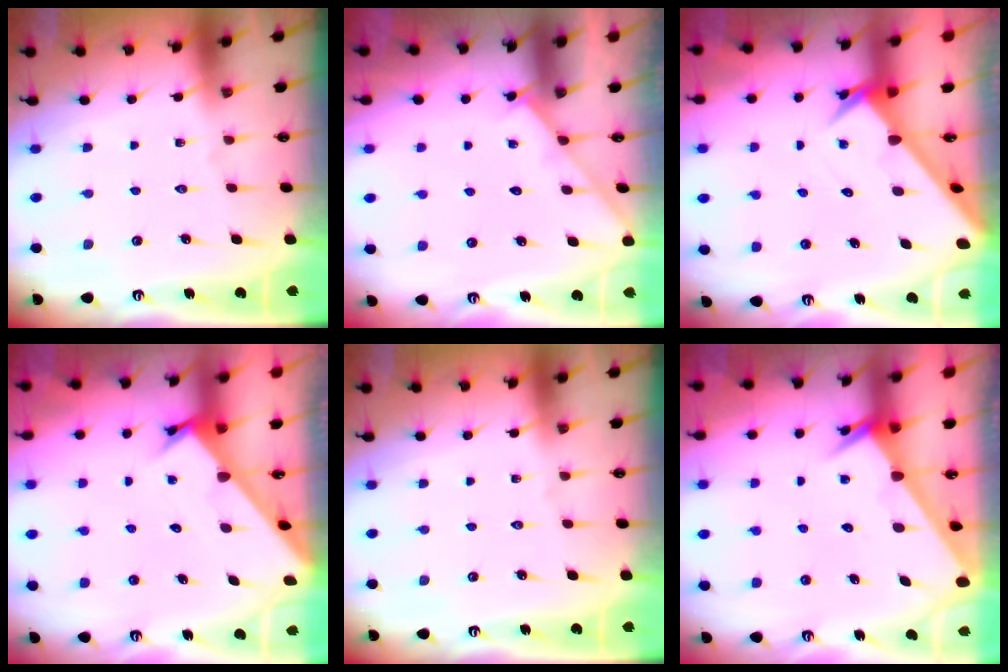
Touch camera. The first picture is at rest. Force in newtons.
{"total": 2.0, "press": 1.9, "slide": 0.4}
{"total": 2.7, "press": 2.7, "slide": 0.2}
{"total": 2.4, "press": 2.4, "slide": 0.0}
{"total": 0.0}
{"total": 2.6, "press": 2.6, "slide": 0.1}